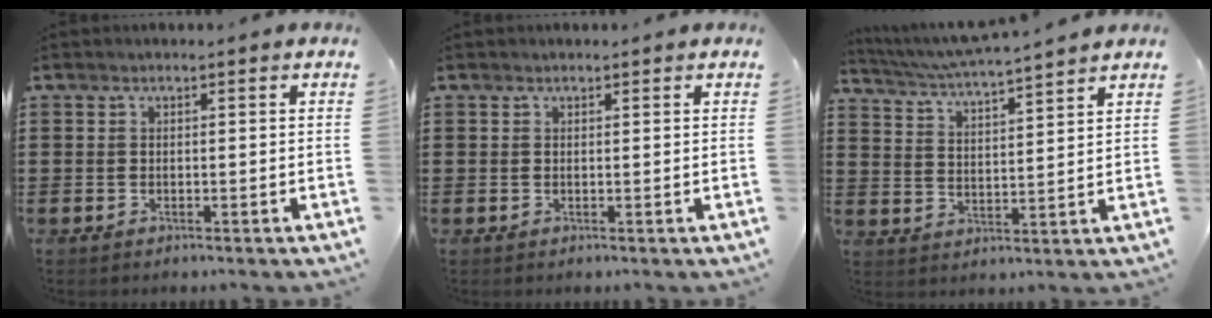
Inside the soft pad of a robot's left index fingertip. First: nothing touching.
{"total": 0.6, "force": [0.5, 0.3, 0.2], "torque": [-0.005, 0.002, 0.010]}
{"total": 4.7, "force": [4.4, -0.5, 1.4], "torque": [-0.047, -0.031, 0.073]}